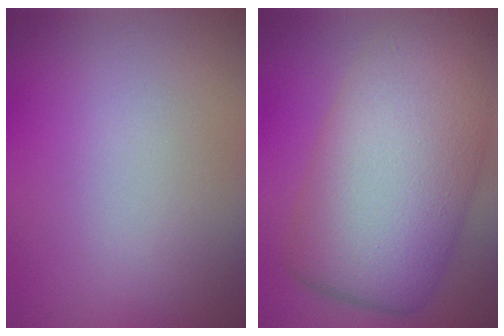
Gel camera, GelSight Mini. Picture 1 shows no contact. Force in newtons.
{"total": 10.7, "press": 10.7, "slide": 0.3}